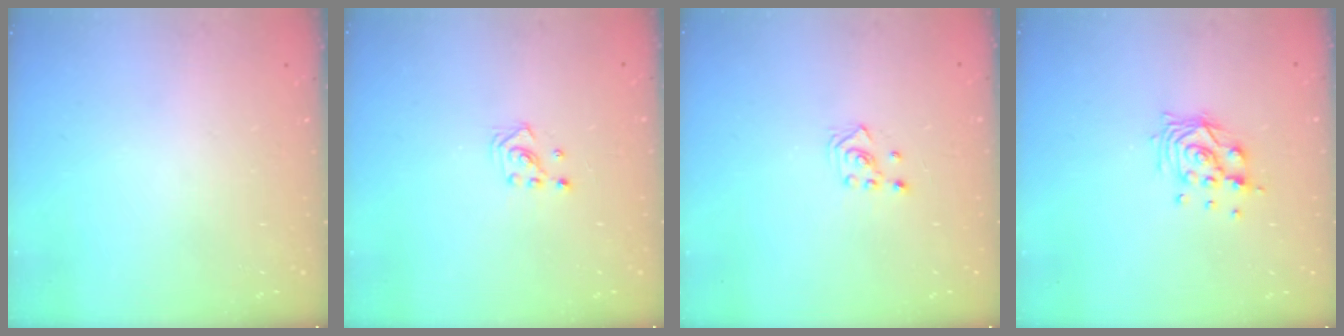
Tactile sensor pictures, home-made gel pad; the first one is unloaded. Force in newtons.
{"total": 2.6, "press": 2.6, "slide": 0.3}
{"total": 2.5, "press": 2.3, "slide": 1.0}
{"total": 9.6, "press": 9.5, "slide": 1.2}